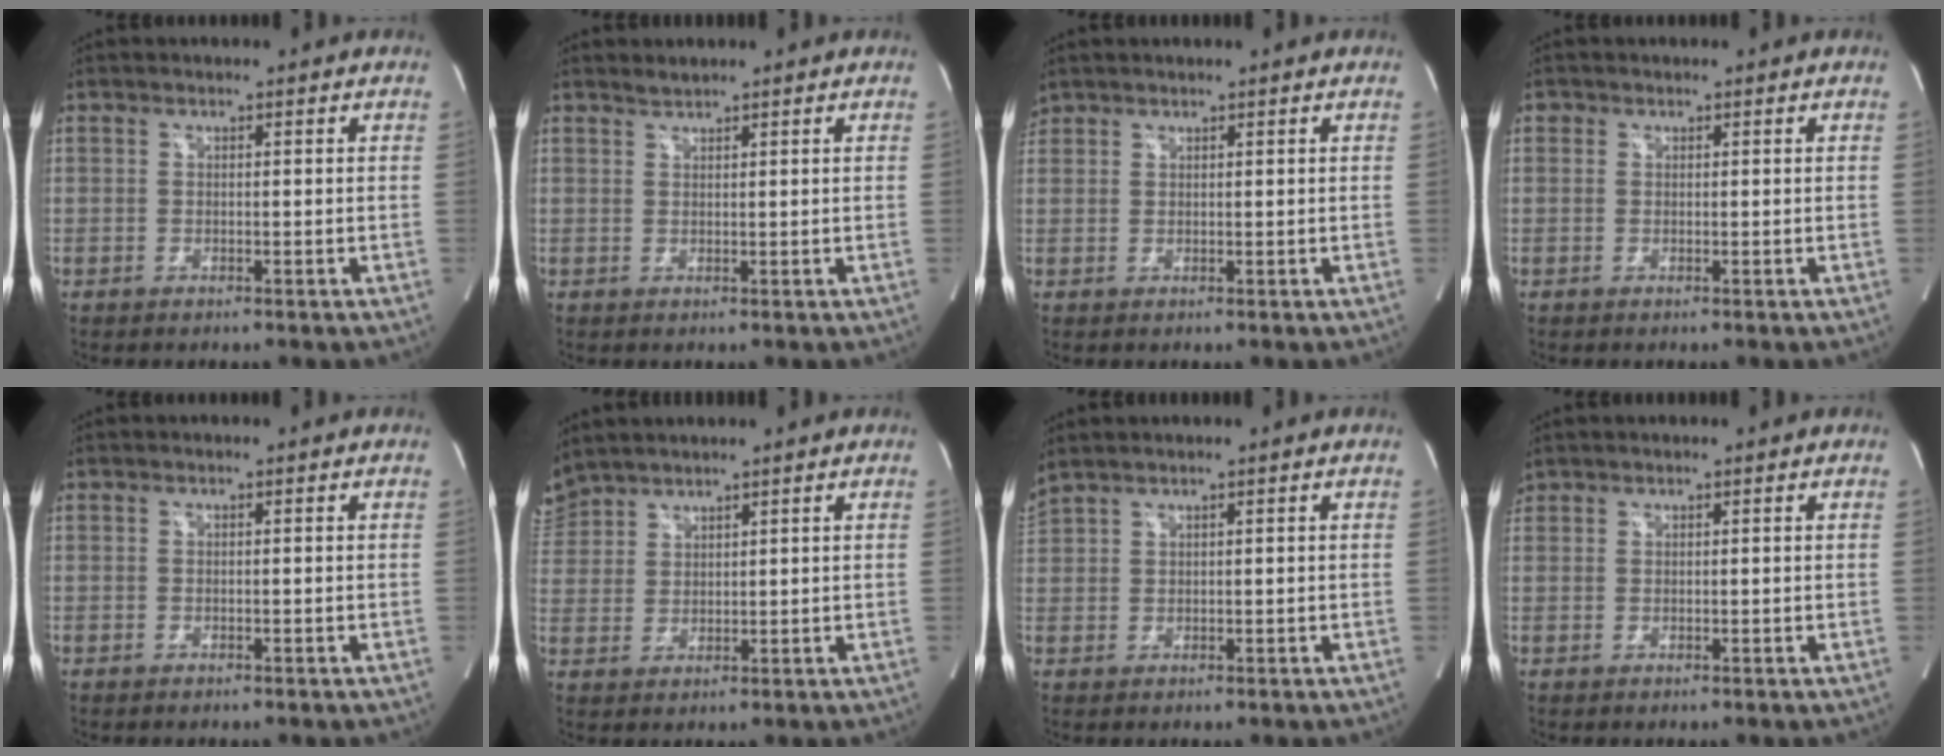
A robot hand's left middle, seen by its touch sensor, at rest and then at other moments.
{"total": 1.1, "force": [1.1, -0.1, 0.0], "torque": [-0.009, 0.000, 0.025]}
{"total": 1.6, "force": [1.5, 0.6, 0.0], "torque": [-0.006, 0.018, 0.033]}
{"total": 0.5, "force": [0.3, 0.4, 0.0], "torque": [0.003, 0.000, 0.004]}
{"total": 0.0}
{"total": 5.5, "force": [5.3, 1.5, 0.5], "torque": [-0.017, 0.024, 0.109]}
{"total": 3.0, "force": [2.7, -0.1, 1.4], "torque": [-0.045, 0.027, 0.063]}
{"total": 1.1, "force": [1.1, 0.4, 0.0], "torque": [-0.006, 0.015, 0.024]}